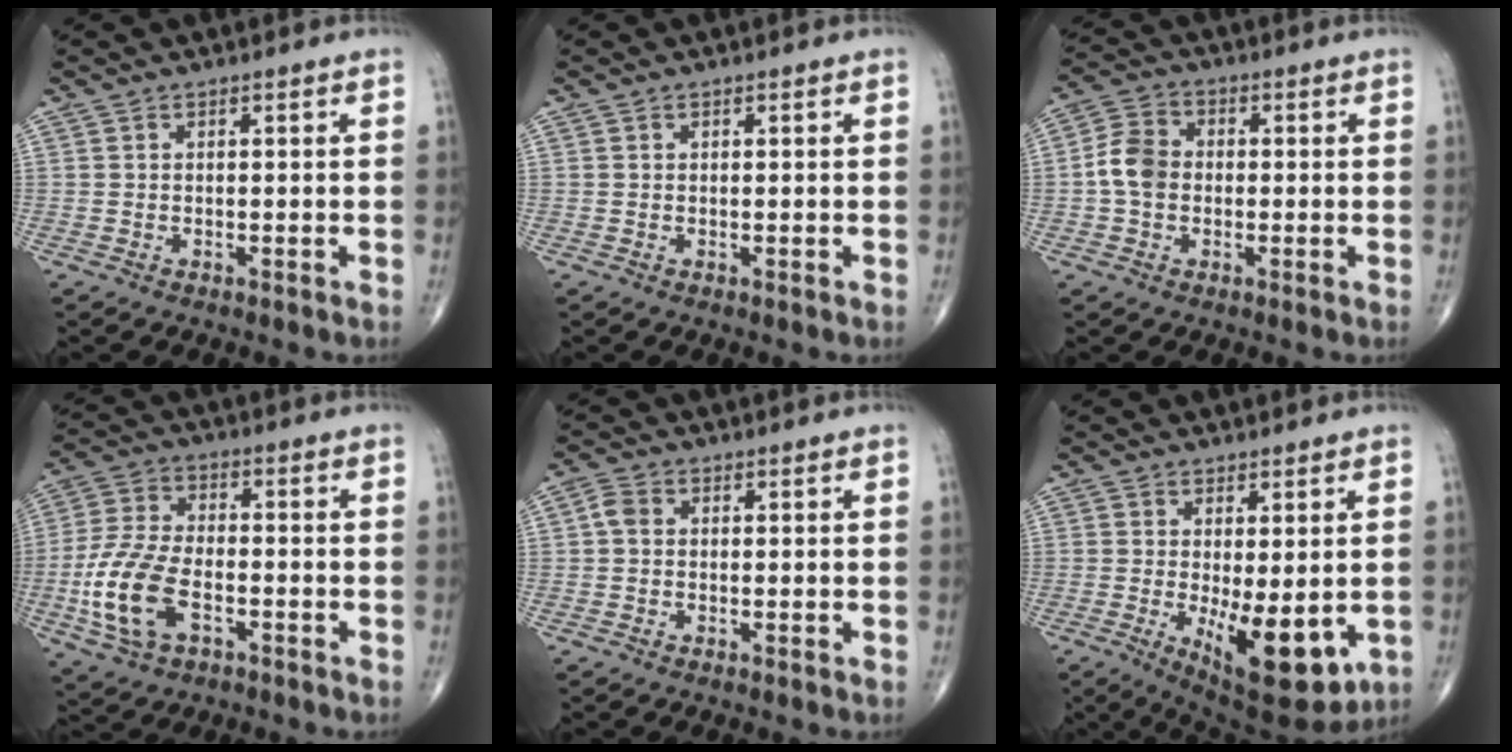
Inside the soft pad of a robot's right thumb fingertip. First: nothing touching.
{"total": 0.0}
{"total": 6.5, "force": [-0.6, 5.0, 4.0], "torque": [-0.071, 0.020, -0.022]}
{"total": 13.1, "force": [-4.1, 7.1, 10.2], "torque": [-0.219, 0.015, -0.078]}
{"total": 2.4, "force": [0.1, 1.9, 1.4], "torque": [-0.026, 0.008, -0.004]}
{"total": 12.5, "force": [-2.6, 4.9, 11.2], "torque": [-0.148, -0.026, -0.020]}